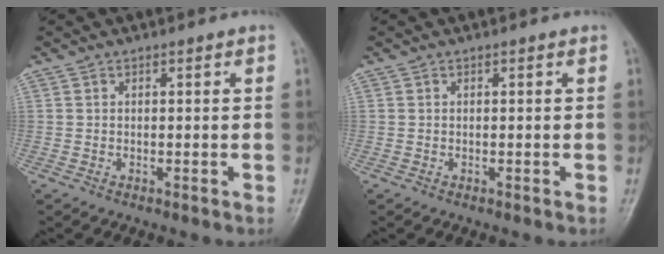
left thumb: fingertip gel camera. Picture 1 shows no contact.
{"total": 0.0}